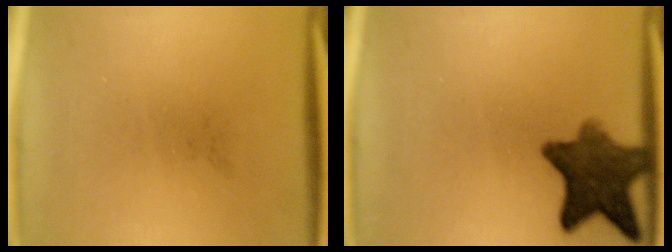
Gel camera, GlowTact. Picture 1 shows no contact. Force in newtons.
{"total": 9.7}